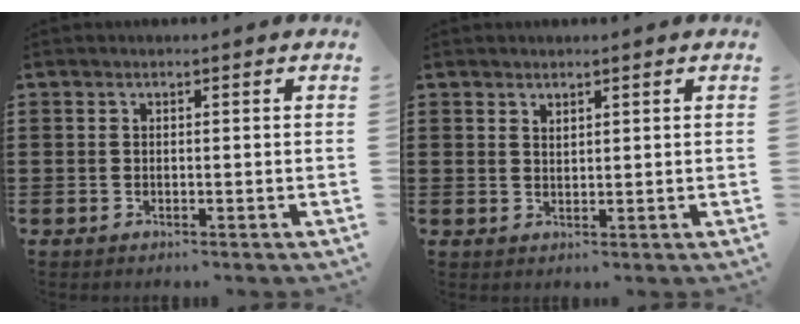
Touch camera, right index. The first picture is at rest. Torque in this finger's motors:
{"motor_torque": [-0.33, 0.15, -0.06, -0.01]}